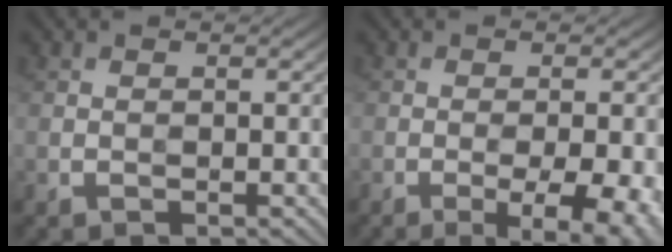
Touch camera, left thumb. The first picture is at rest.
{"total": 8.4, "force": [-3.3, 2.5, 7.4], "torque": [-0.094, -0.008, -0.032]}